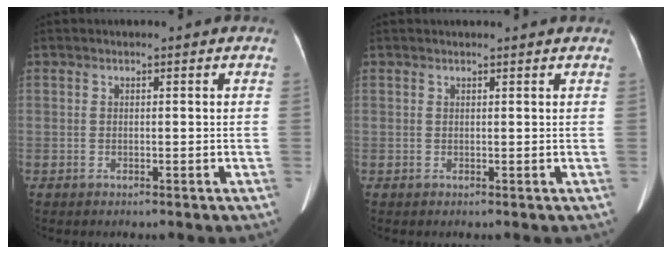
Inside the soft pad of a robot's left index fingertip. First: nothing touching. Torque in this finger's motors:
{"motor_torque": [0.06, -0.84, -0.05, 0.01]}